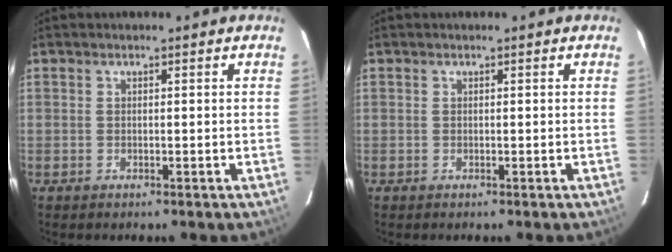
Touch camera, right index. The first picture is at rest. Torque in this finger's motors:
{"motor_torque": [-0.04, -0.04, 0.02, 0.01]}